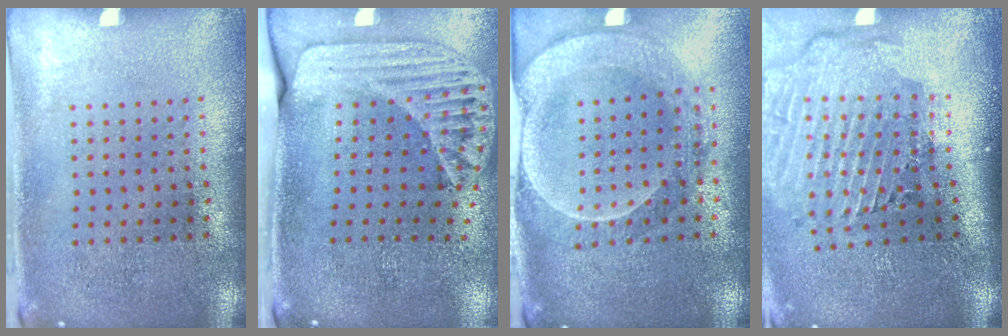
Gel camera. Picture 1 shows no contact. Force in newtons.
{"total": 1.8, "press": 1.5, "slide": 1.0}
{"total": 2.3, "press": 2.1, "slide": 0.9}
{"total": 3.0, "press": 2.2, "slide": 2.0}